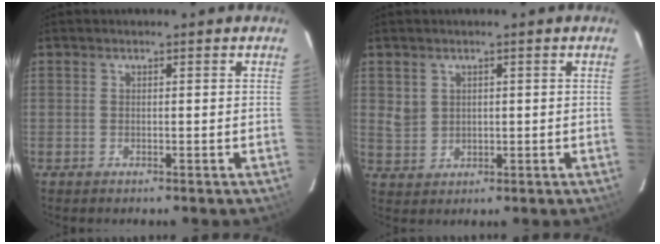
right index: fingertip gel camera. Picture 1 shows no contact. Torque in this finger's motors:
{"motor_torque": [-0.05, -0.01, -0.01, 0.02]}